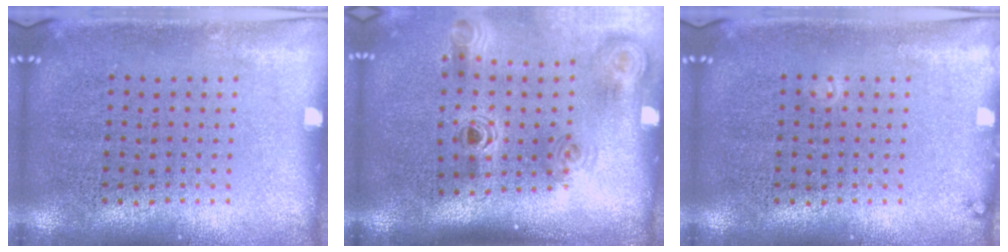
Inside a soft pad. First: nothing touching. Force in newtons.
{"total": 1.6, "press": 1.3, "slide": 1.0}
{"total": 0.7, "press": 0.7, "slide": 0.1}